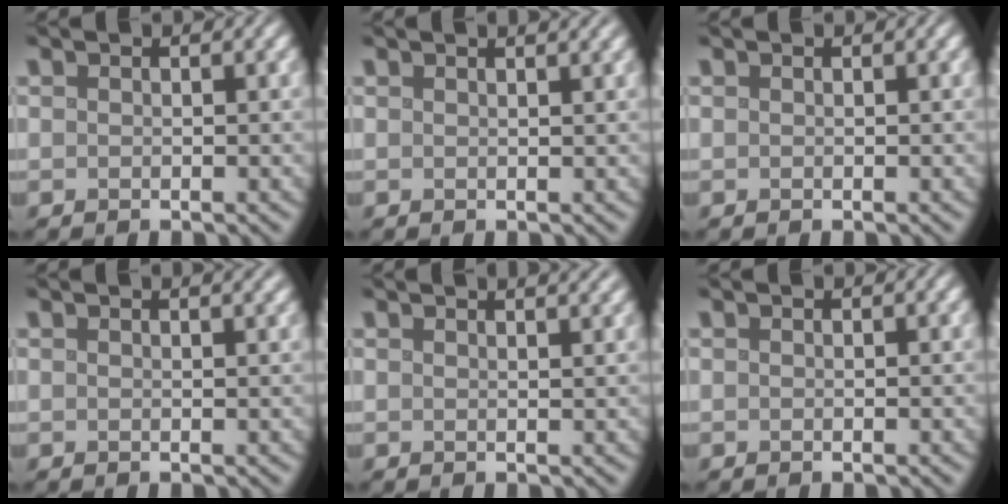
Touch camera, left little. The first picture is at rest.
{"total": 1.8, "force": [1.4, 0.6, 1.0], "torque": [-0.006, 0.003, 0.007]}
{"total": 0.0}
{"total": 1.6, "force": [1.1, 0.5, 0.9], "torque": [-0.006, 0.002, 0.008]}
{"total": 3.4, "force": [2.6, 1.4, 1.9], "torque": [0.004, 0.021, -0.001]}
{"total": 0.0}